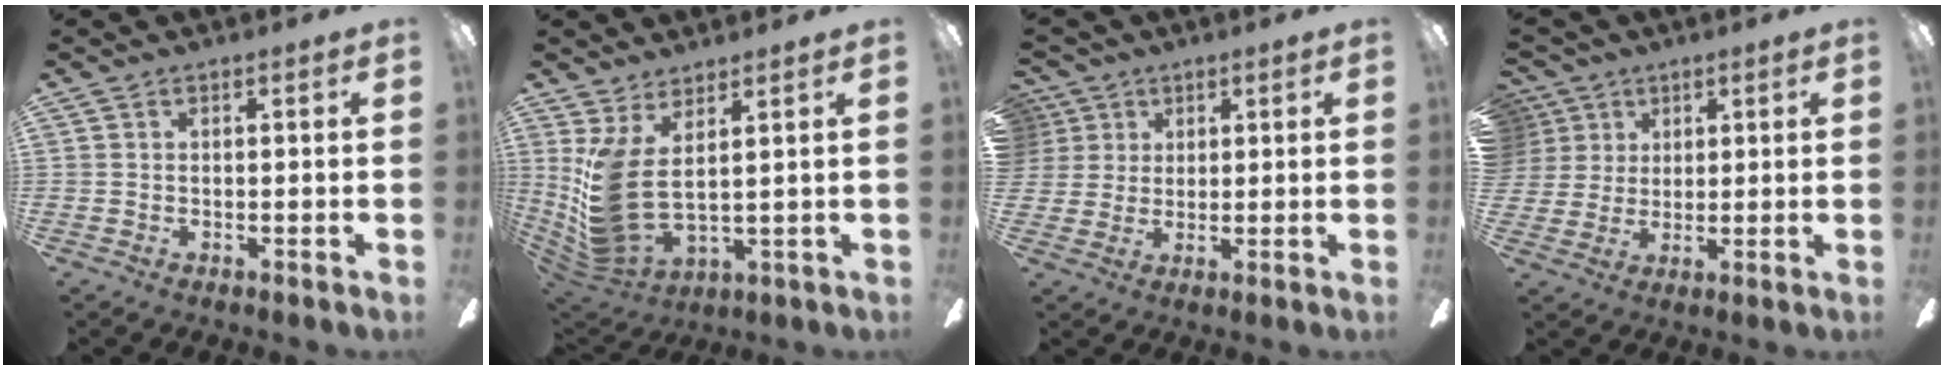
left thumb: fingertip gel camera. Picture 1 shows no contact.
{"total": 12.1, "force": [3.3, 5.5, 10.2], "torque": [-0.233, -0.035, 0.066]}
{"total": 5.5, "force": [2.6, 4.8, 0.1], "torque": [-0.012, -0.003, 0.048]}
{"total": 6.7, "force": [3.3, 5.8, 0.1], "torque": [-0.020, -0.011, 0.064]}